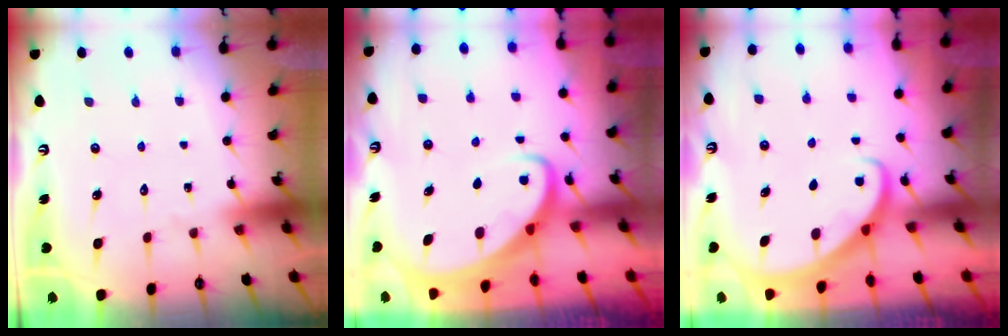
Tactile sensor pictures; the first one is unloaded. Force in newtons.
{"total": 3.1, "press": 3.1, "slide": 0.4}
{"total": 2.8, "press": 2.8, "slide": 0.2}